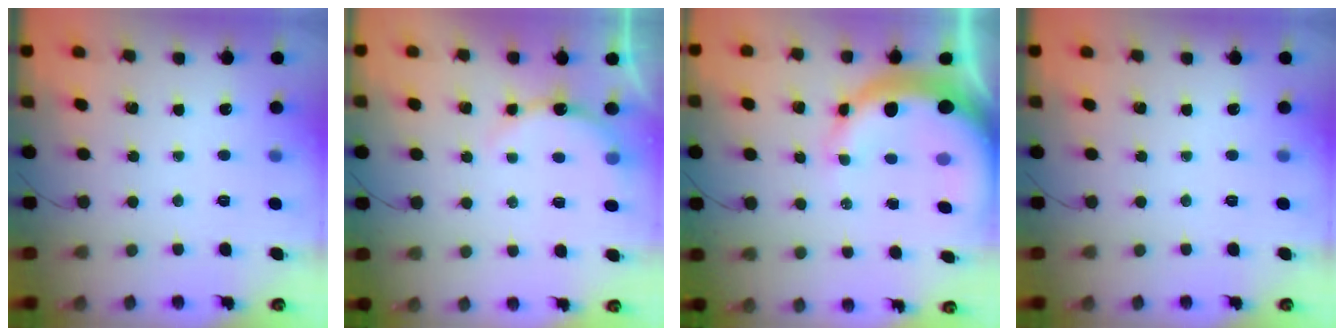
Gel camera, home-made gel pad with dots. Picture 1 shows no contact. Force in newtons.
{"total": 5.6, "press": 5.6, "slide": 0.6}
{"total": 15.0, "press": 14.7, "slide": 3.2}
{"total": 0.0}